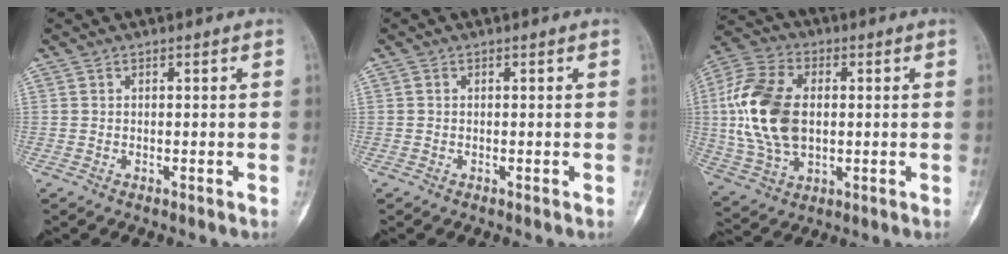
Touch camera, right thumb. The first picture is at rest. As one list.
[{"total": 0.0}, {"total": 18.6, "force": [1.2, 11.7, 14.3], "torque": [-0.295, 0.006, 0.026]}]